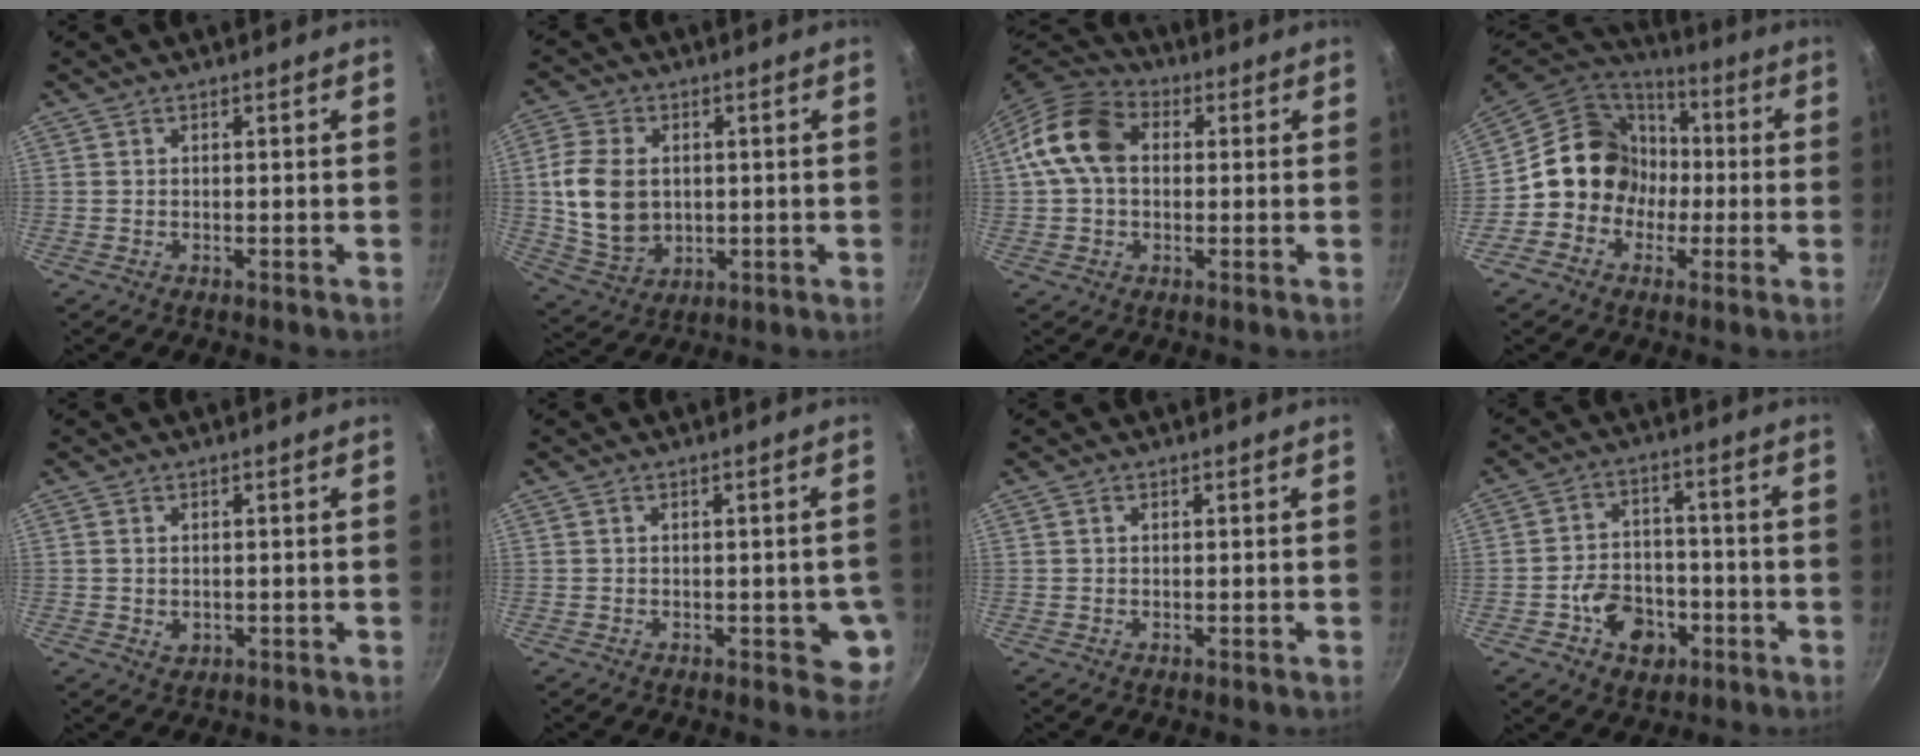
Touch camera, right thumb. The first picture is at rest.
{"total": 12.3, "force": [0.9, 9.1, 8.2], "torque": [-0.142, -0.008, 0.026]}
{"total": 11.9, "force": [1.5, 8.5, 8.2], "torque": [-0.133, 0.025, 0.008]}
{"total": 14.9, "force": [-1.4, 13.5, 6.1], "torque": [-0.054, 0.047, -0.035]}
{"total": 2.1, "force": [0.2, 1.7, 1.2], "torque": [-0.018, -0.001, 0.004]}
{"total": 4.6, "force": [-0.2, 2.5, 3.8], "torque": [-0.024, -0.001, -0.001]}
{"total": 0.7, "force": [0.3, 0.5, 0.3], "torque": [-0.005, 0.002, 0.005]}
{"total": 10.1, "force": [-4.0, 7.6, 5.4], "torque": [-0.057, 0.033, -0.064]}